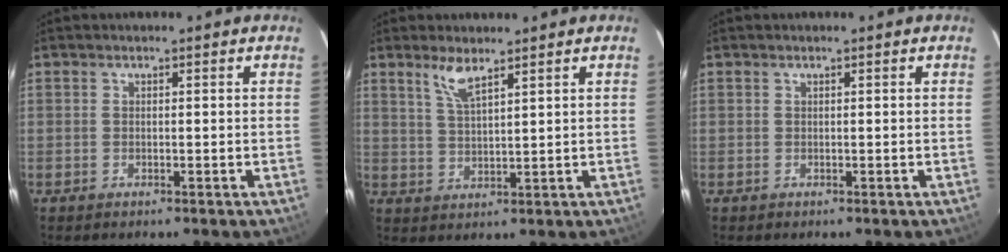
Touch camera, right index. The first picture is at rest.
{"total": 4.5, "force": [3.3, 0.5, 2.9], "torque": [-0.062, -0.003, 0.069]}
{"total": 0.0}